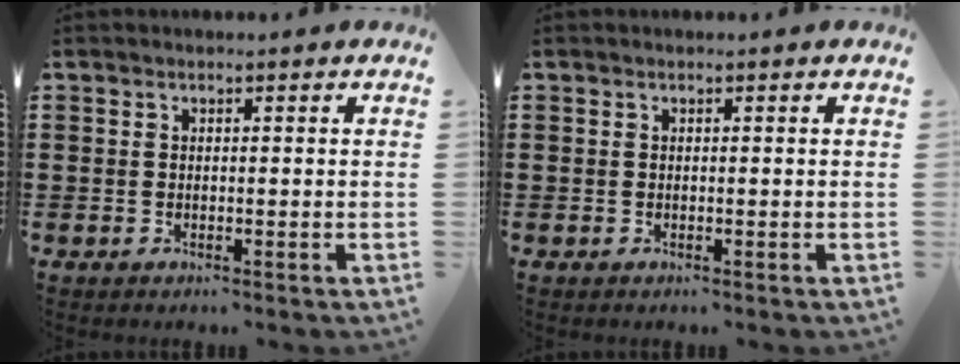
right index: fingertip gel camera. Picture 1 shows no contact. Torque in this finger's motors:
{"motor_torque": [0.05, 0.05, 0.00, 0.00]}